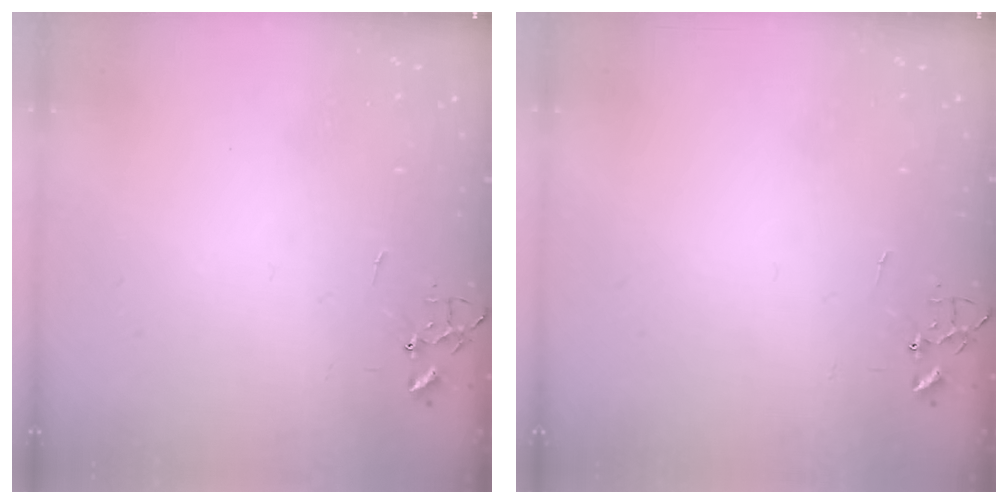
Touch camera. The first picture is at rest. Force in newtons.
{"total": 0.0}